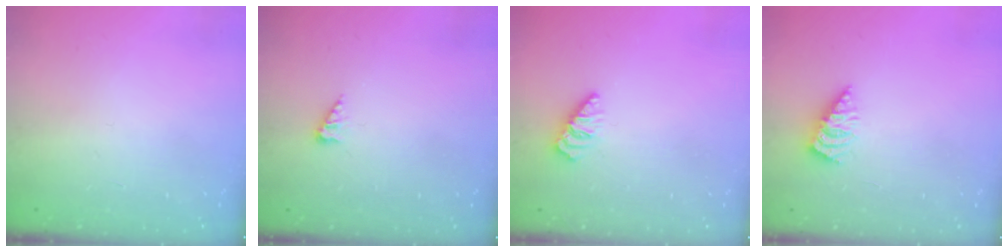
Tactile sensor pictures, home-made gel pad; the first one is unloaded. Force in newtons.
{"total": 2.9, "press": 2.9, "slide": 0.5}
{"total": 0.0}
{"total": 2.9, "press": 2.9, "slide": 0.3}